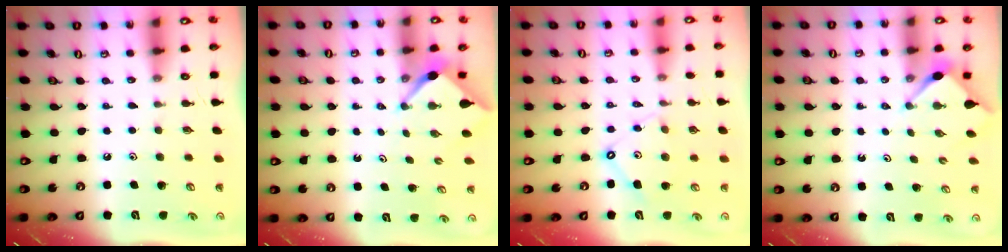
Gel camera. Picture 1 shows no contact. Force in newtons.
{"total": 2.7, "press": 2.6, "slide": 0.3}
{"total": 8.3, "press": 8.2, "slide": 0.7}
{"total": 2.9, "press": 2.9, "slide": 0.3}